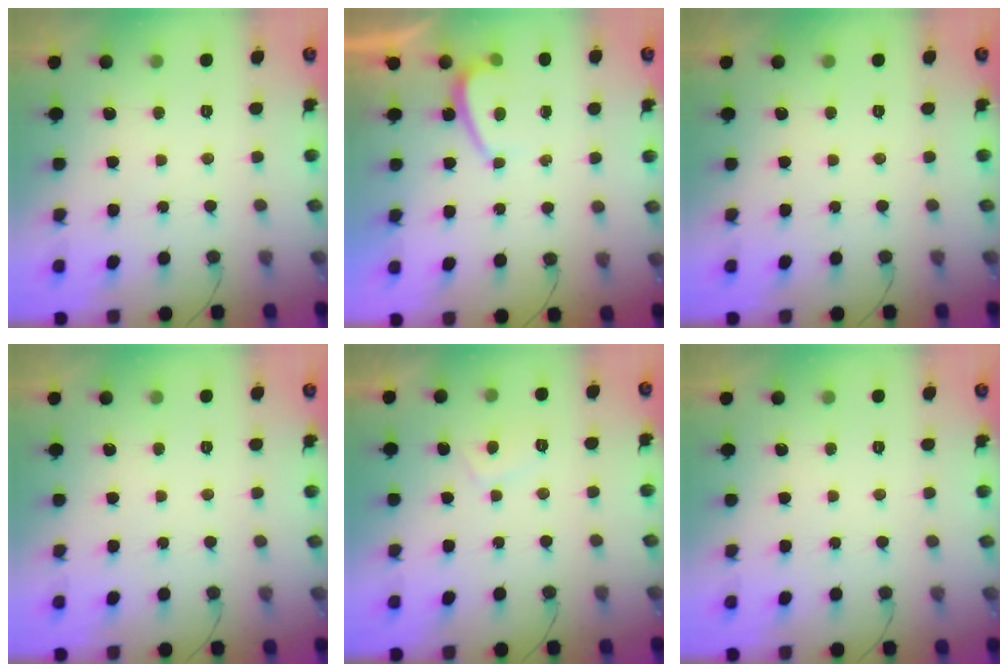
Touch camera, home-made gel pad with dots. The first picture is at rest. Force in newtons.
{"total": 0.6, "press": 0.3, "slide": 0.5}
{"total": 0.0}
{"total": 0.0}
{"total": 1.9, "press": 1.8, "slide": 0.7}
{"total": 0.0}